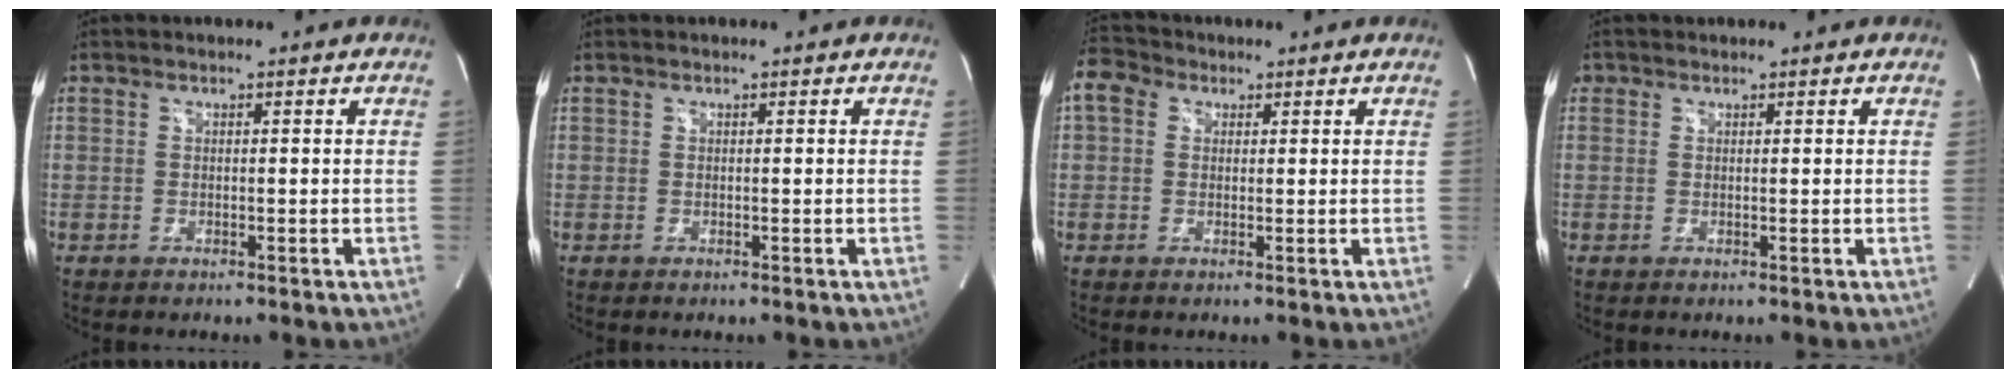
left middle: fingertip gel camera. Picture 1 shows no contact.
{"total": 0.0}
{"total": 5.4, "force": [2.0, 4.2, 2.7], "torque": [-0.065, 0.033, 0.036]}
{"total": 0.8, "force": [0.5, 0.6, 0.1], "torque": [0.004, 0.003, 0.008]}